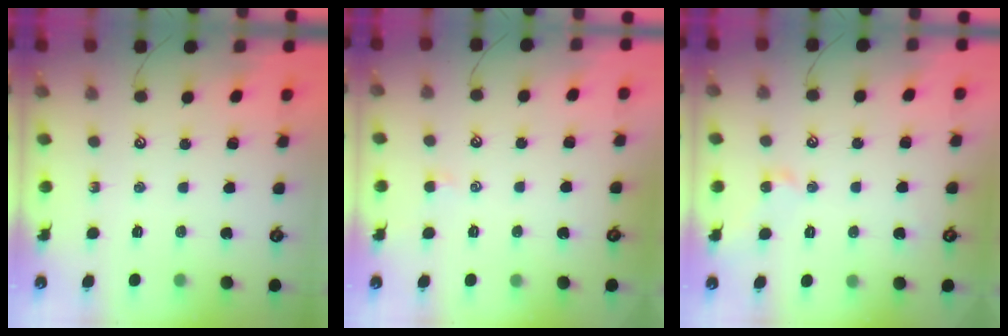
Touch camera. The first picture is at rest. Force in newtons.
{"total": 0.6, "press": 0.5, "slide": 0.4}
{"total": 1.3, "press": 1.3, "slide": 0.1}